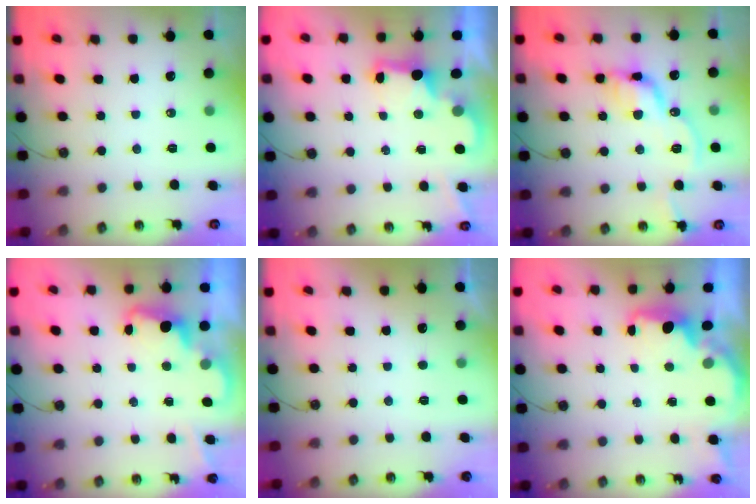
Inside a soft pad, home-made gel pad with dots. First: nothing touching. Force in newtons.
{"total": 2.2, "press": 2.1, "slide": 0.7}
{"total": 12.5, "press": 12.4, "slide": 1.2}
{"total": 2.3, "press": 2.3, "slide": 0.5}
{"total": 0.0}
{"total": 2.1, "press": 2.0, "slide": 0.8}